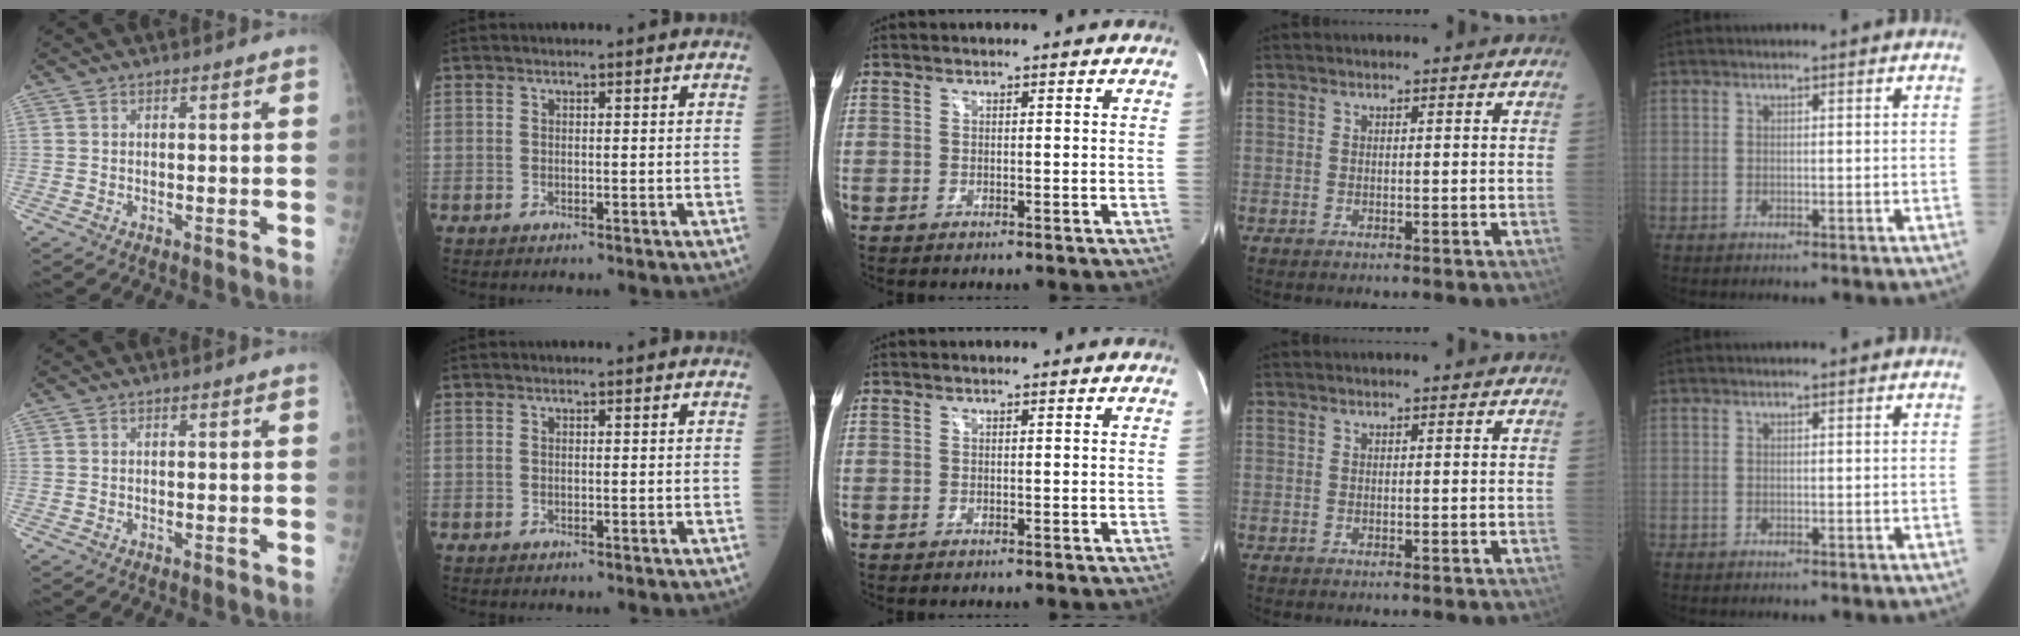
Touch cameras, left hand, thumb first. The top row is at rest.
{}